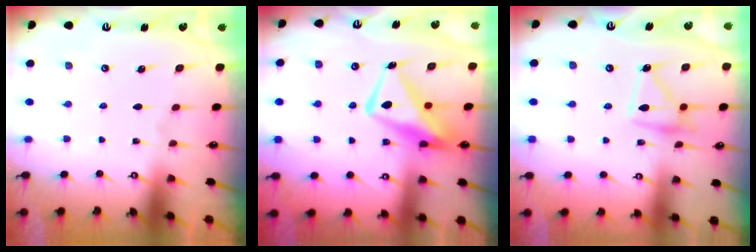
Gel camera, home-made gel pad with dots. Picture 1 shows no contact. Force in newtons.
{"total": 10.7, "press": 10.6, "slide": 1.2}
{"total": 12.7, "press": 12.7, "slide": 1.1}